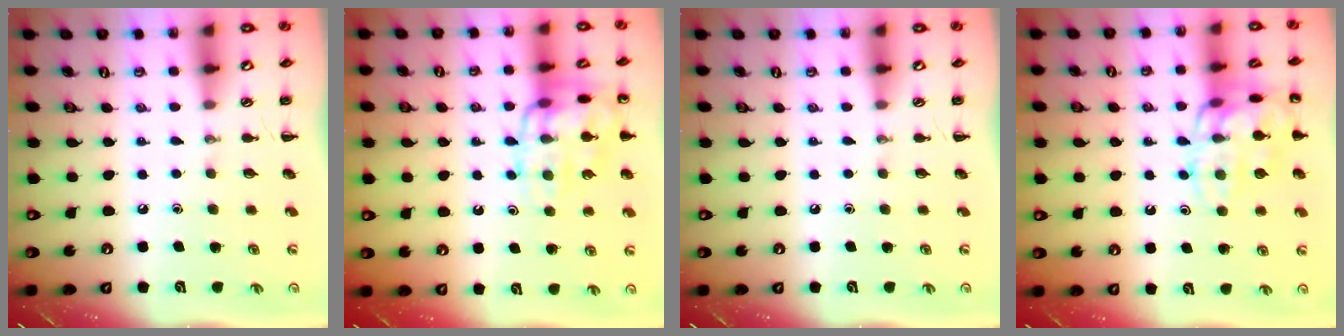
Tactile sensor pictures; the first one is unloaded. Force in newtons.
{"total": 16.1, "press": 16.1, "slide": 1.0}
{"total": 0.0}
{"total": 16.2, "press": 16.2, "slide": 0.3}